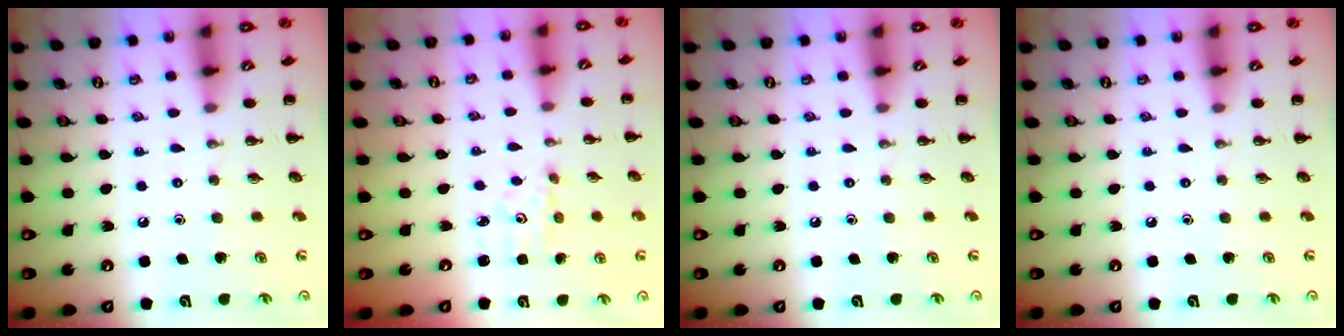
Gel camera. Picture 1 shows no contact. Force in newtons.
{"total": 1.9, "press": 1.9, "slide": 0.5}
{"total": 0.0}
{"total": 0.0}